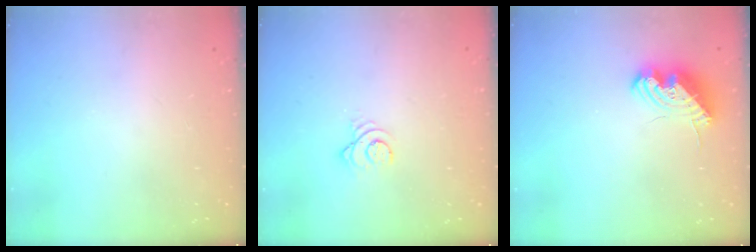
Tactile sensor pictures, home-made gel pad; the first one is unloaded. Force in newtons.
{"total": 3.0, "press": 2.9, "slide": 0.4}
{"total": 11.9, "press": 11.8, "slide": 0.9}